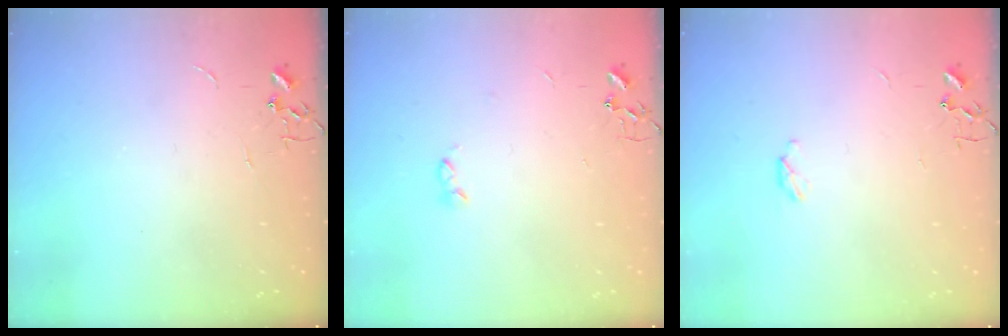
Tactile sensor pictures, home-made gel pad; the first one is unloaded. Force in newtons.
{"total": 2.6, "press": 2.5, "slide": 0.5}
{"total": 3.7, "press": 3.7, "slide": 0.6}